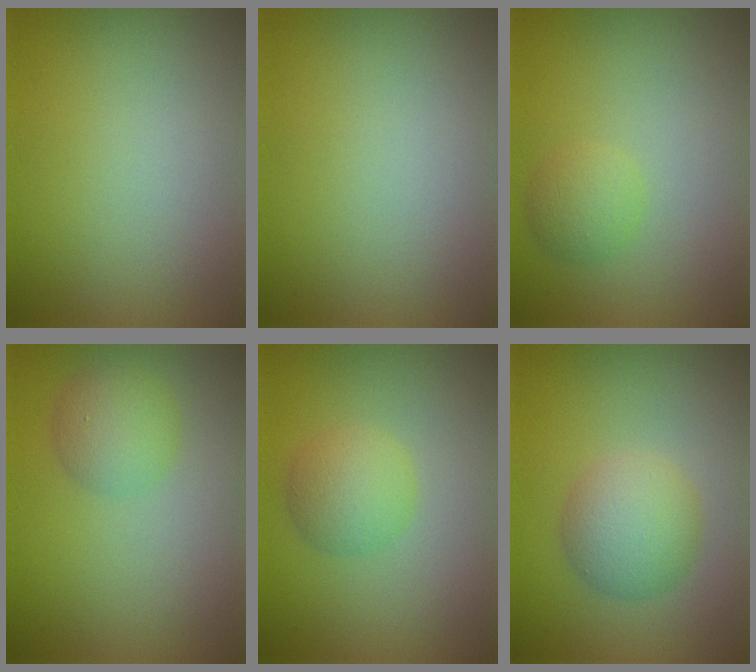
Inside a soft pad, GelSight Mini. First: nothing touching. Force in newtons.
{"total": 0.0}
{"total": 1.8, "press": 1.8, "slide": 0.1}
{"total": 2.9, "press": 2.9, "slide": 0.1}
{"total": 2.9, "press": 2.9, "slide": 0.1}
{"total": 3.9, "press": 3.9, "slide": 0.1}